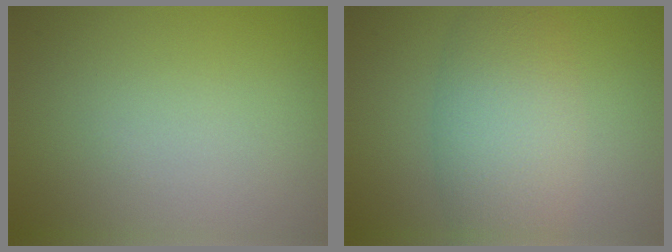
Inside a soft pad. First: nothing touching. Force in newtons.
{"total": 6.3, "press": 6.3, "slide": 0.3}